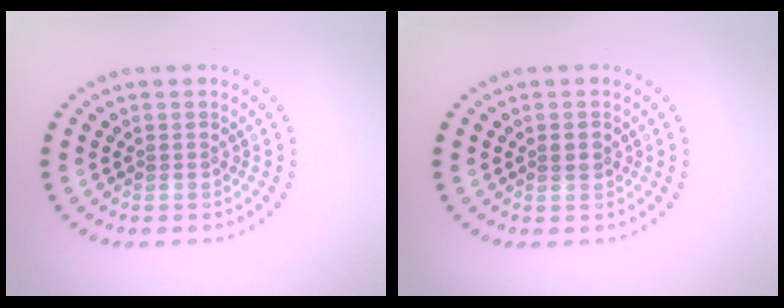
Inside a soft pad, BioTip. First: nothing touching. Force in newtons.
{"total": 1.4, "press": 1.4, "slide": 0.2}